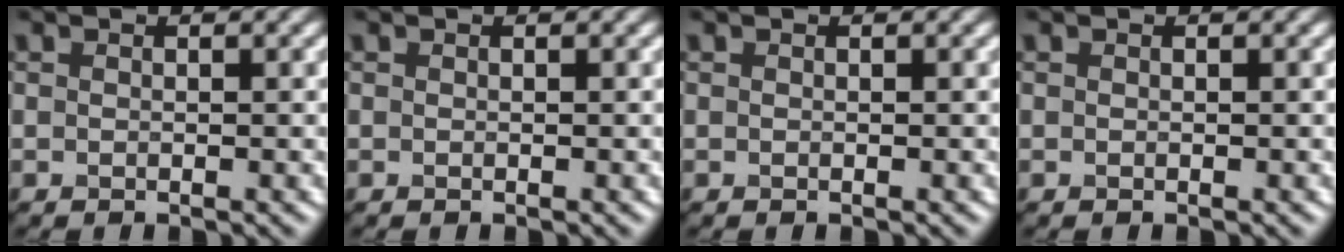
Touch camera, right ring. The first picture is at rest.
{"total": 0.0}
{"total": 0.0}
{"total": 0.0}